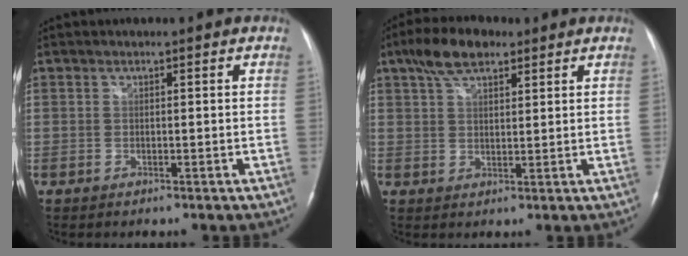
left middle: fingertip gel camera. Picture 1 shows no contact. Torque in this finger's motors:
{"motor_torque": [0.51, -0.32, -0.02, 0.05]}